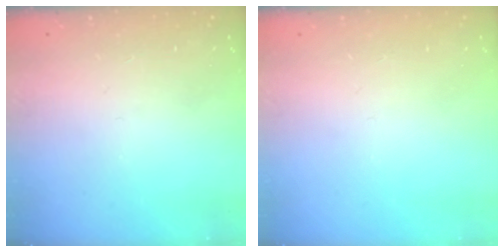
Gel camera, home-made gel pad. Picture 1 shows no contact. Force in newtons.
{"total": 0.0}